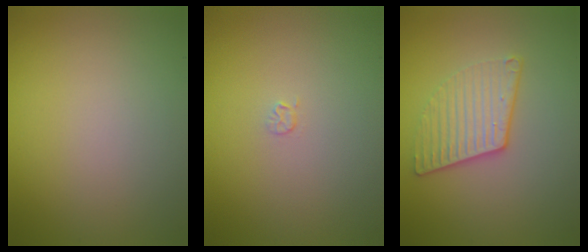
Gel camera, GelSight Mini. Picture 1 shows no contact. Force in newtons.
{"total": 0.6, "press": 0.3, "slide": 0.6}
{"total": 3.1, "press": 2.7, "slide": 1.5}